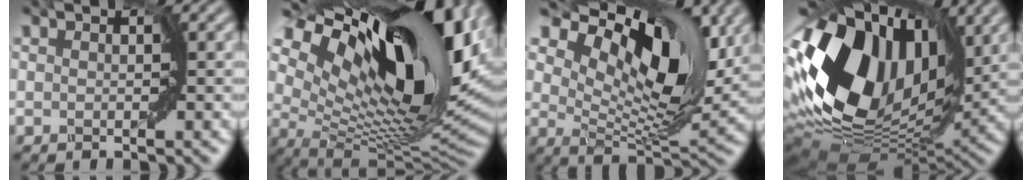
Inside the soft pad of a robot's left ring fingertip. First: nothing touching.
{"total": 18.3, "force": [7.8, 7.9, 14.6], "torque": [-0.242, 0.019, 0.145]}
{"total": 11.2, "force": [6.2, 4.8, 7.9], "torque": [-0.135, -0.002, 0.110]}
{"total": 16.2, "force": [2.8, 10.8, 11.7], "torque": [-0.248, 0.009, 0.049]}